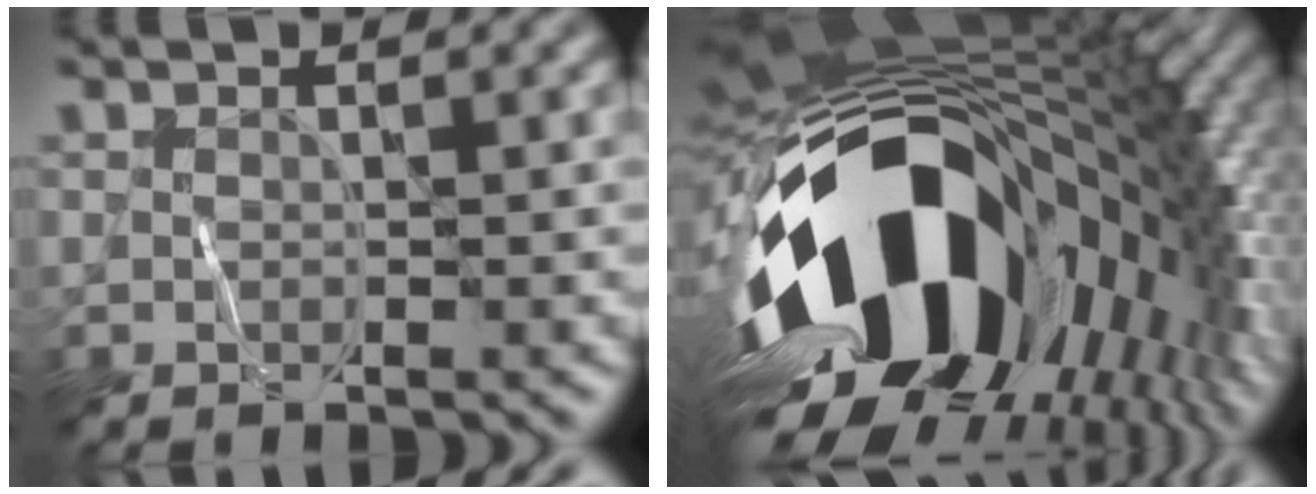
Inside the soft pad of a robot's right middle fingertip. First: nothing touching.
{"total": 19.3, "force": [-4.5, 10.6, 15.5], "torque": [-0.275, -0.024, -0.083]}